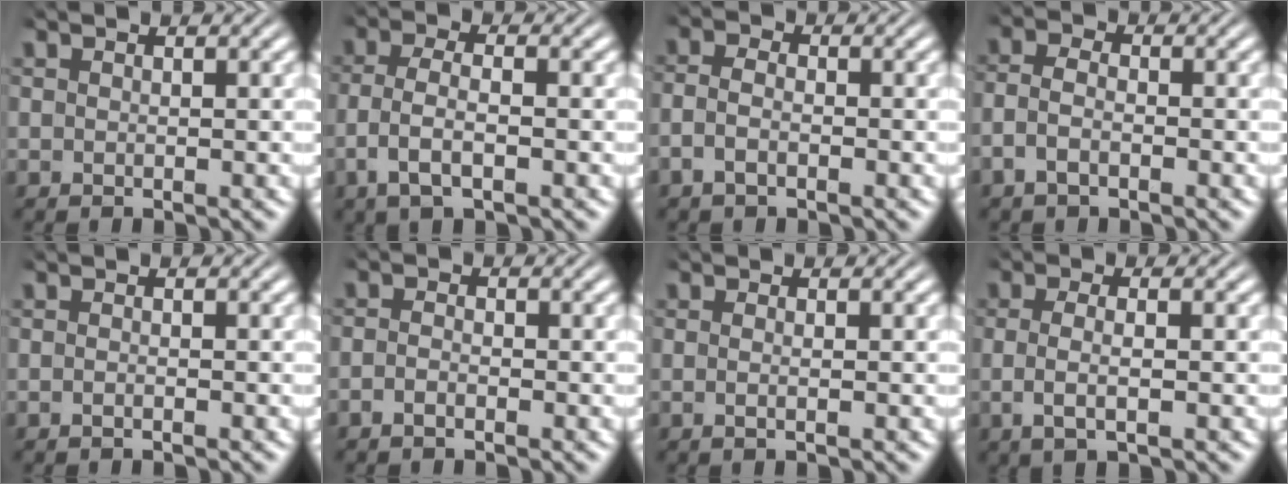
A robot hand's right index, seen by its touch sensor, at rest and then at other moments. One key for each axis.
{"total": 3.8, "fx": -1.2, "fy": 1.8, "fz": 3.1, "tx": -0.071, "ty": -0.011, "tz": -0.016}
{"total": 2.4, "fx": -1.1, "fy": 1.4, "fz": 1.6, "tx": -0.043, "ty": -0.011, "tz": -0.018}
{"total": 2.9, "fx": -1.3, "fy": 1.9, "fz": 1.9, "tx": -0.051, "ty": -0.012, "tz": -0.020}
{"total": 0.6, "fx": -0.5, "fy": -0.1, "fz": 0.3, "tx": -0.005, "ty": 0.002, "tz": -0.014}
{"total": 1.4, "fx": -1.1, "fy": 0.6, "fz": 0.6, "tx": -0.016, "ty": -0.007, "tz": -0.023}
{"total": 1.1, "fx": -0.4, "fy": -0.3, "fz": 1.0, "tx": -0.021, "ty": -0.007, "tz": -0.006}
{"total": 3.0, "fx": -0.4, "fy": 1.0, "fz": 2.8, "tx": -0.062, "ty": -0.011, "tz": -0.001}